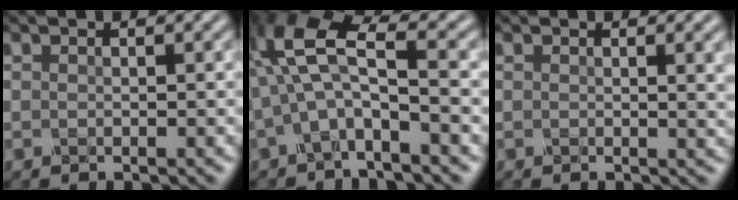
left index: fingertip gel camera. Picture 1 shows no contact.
{"total": 5.1, "force": [-0.8, 1.4, 4.9], "torque": [-0.111, 0.019, -0.019]}
{"total": 3.1, "force": [1.2, 1.2, 2.7], "torque": [-0.021, 0.010, 0.012]}